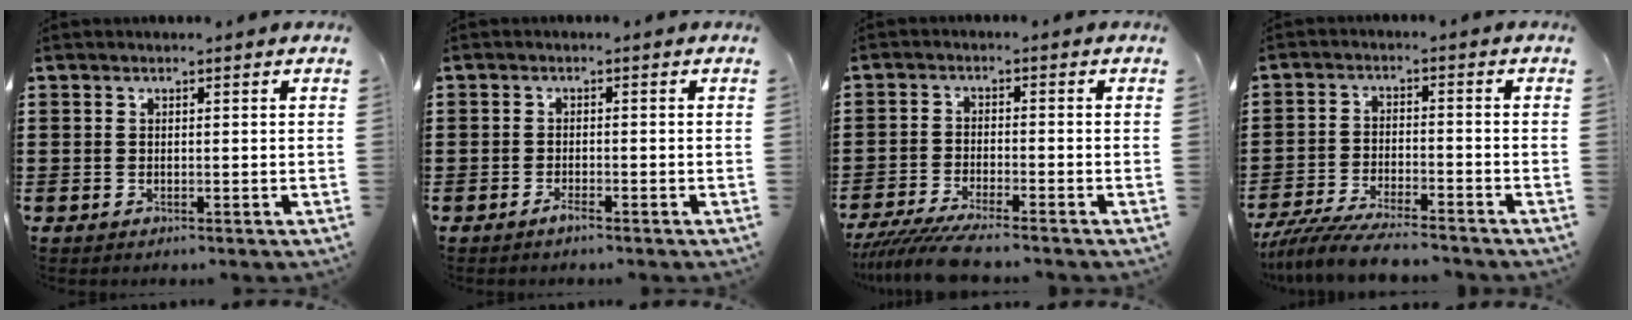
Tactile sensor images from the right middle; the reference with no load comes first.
{"total": 1.3, "force": [-1.1, 0.3, 0.6], "torque": [-0.015, -0.006, -0.020]}
{"total": 5.4, "force": [-4.8, -0.1, 2.4], "torque": [-0.057, -0.019, -0.095]}
{"total": 6.6, "force": [-6.1, 0.5, 2.4], "torque": [-0.061, -0.009, -0.120]}